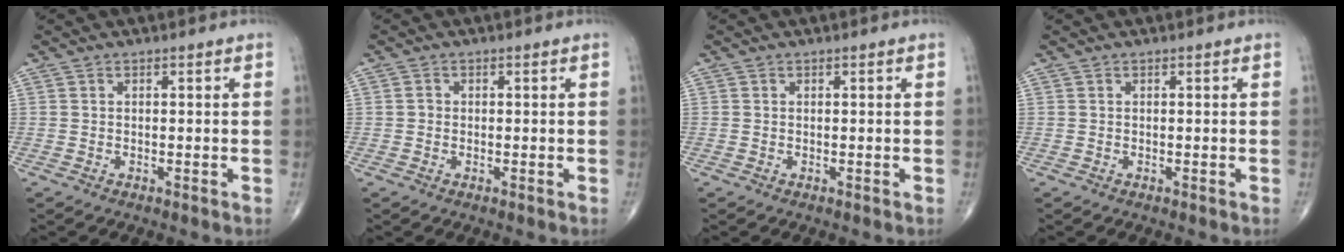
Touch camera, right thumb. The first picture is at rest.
{"total": 0.9, "force": [-0.1, 0.8, 0.3], "torque": [-0.002, 0.002, -0.003]}
{"total": 0.0}
{"total": 0.0}